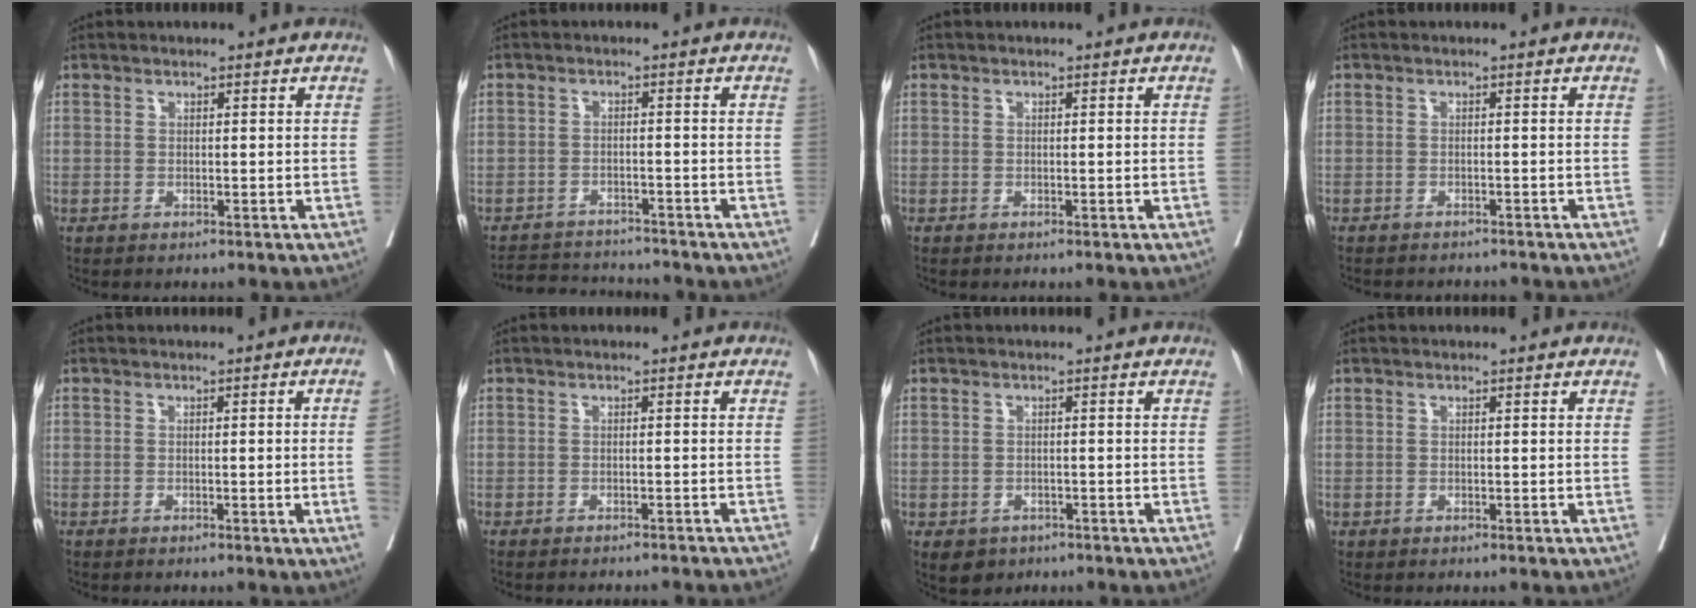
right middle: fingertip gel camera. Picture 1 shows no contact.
{"total": 6.7, "force": [-6.6, 1.1, 0.2], "torque": [-0.001, 0.005, -0.106]}
{"total": 0.0}
{"total": 6.4, "force": [-6.1, 1.3, 1.6], "torque": [-0.016, -0.004, -0.077]}
{"total": 3.0, "force": [-0.4, -1.1, 2.8], "torque": [-0.037, -0.004, -0.007]}
{"total": 10.8, "force": [-10.0, 1.3, 4.0], "torque": [-0.043, -0.012, -0.110]}
{"total": 4.8, "force": [-3.2, 3.4, 1.4], "torque": [-0.020, 0.001, -0.043]}
{"total": 1.0, "force": [0.2, -0.7, -0.7], "torque": [0.019, 0.004, 0.001]}